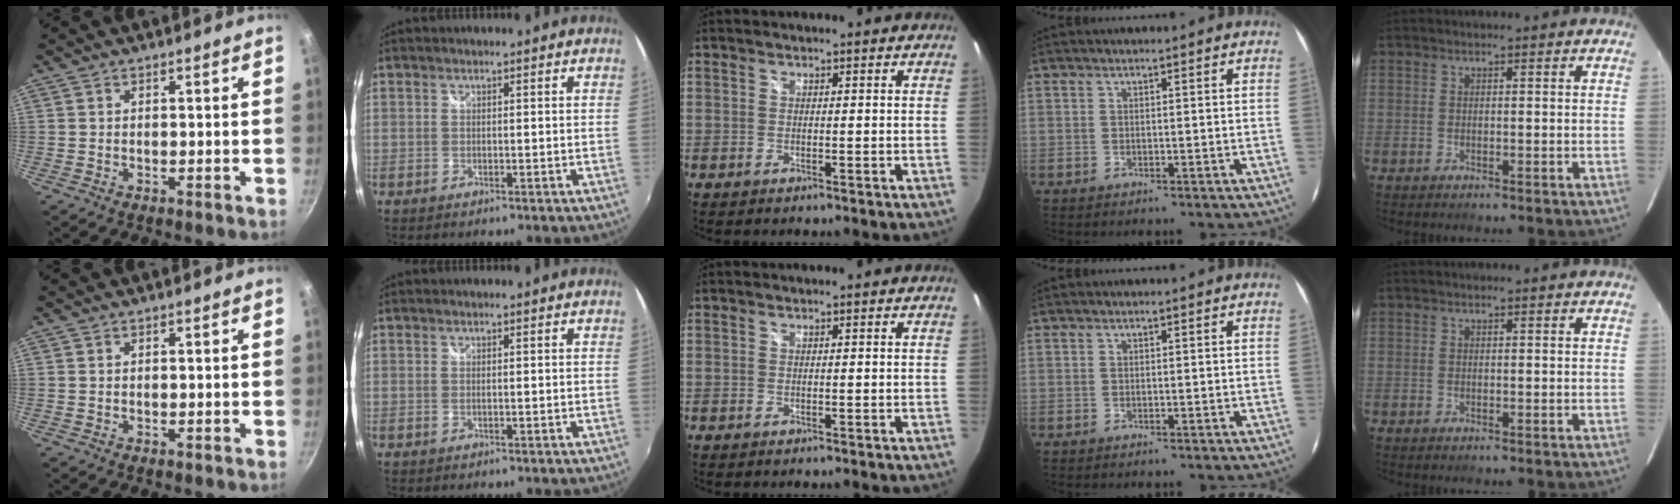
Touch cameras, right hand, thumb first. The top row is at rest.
{}